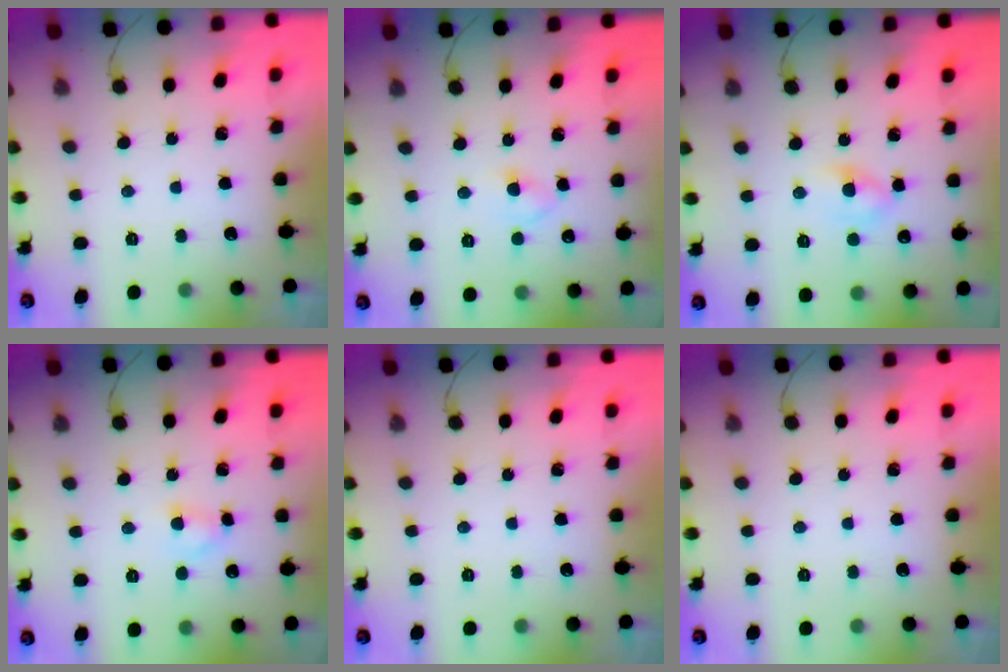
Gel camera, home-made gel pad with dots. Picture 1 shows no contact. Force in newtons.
{"total": 2.3, "press": 2.1, "slide": 1.0}
{"total": 4.9, "press": 4.6, "slide": 1.5}
{"total": 2.6, "press": 2.3, "slide": 1.2}
{"total": 0.0}
{"total": 0.0}